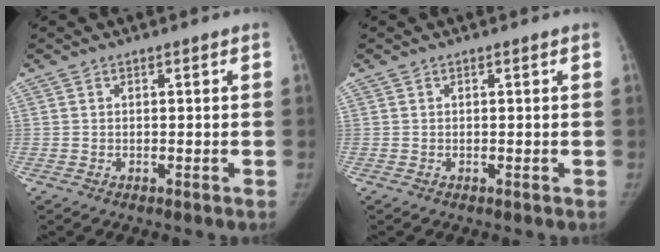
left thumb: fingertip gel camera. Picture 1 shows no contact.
{"total": 0.0}